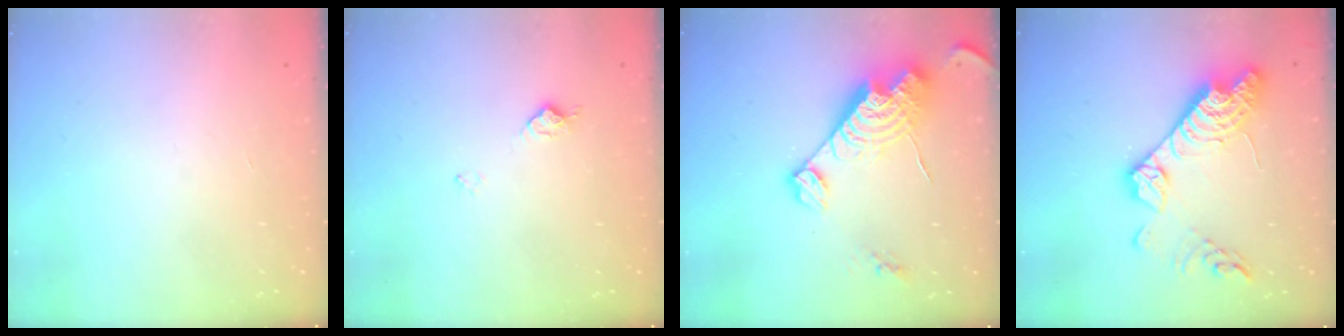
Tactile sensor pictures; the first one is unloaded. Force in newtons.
{"total": 7.4, "press": 7.4, "slide": 0.7}
{"total": 16.7, "press": 16.7, "slide": 1.3}
{"total": 18.9, "press": 18.9, "slide": 1.3}